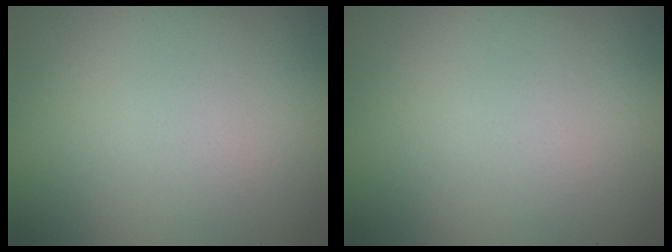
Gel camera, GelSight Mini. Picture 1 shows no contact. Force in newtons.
{"total": 0.0}